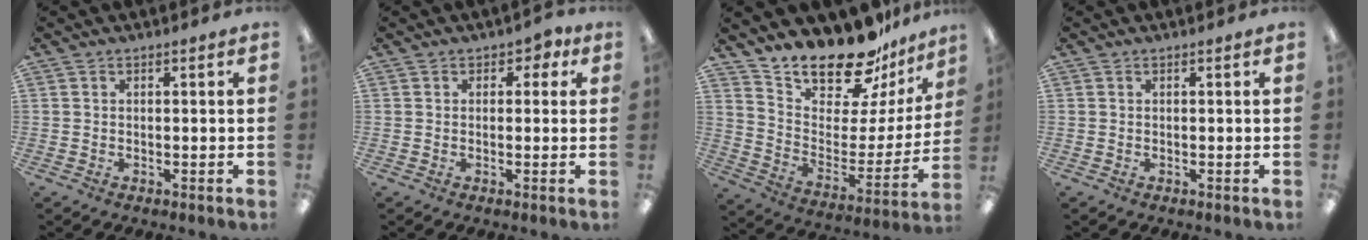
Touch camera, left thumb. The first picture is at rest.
{"total": 2.3, "force": [0.7, 1.8, 1.1], "torque": [-0.007, 0.002, 0.007]}
{"total": 18.9, "force": [17.2, 5.7, 5.3], "torque": [-0.097, -0.149, 0.300]}
{"total": 0.0}